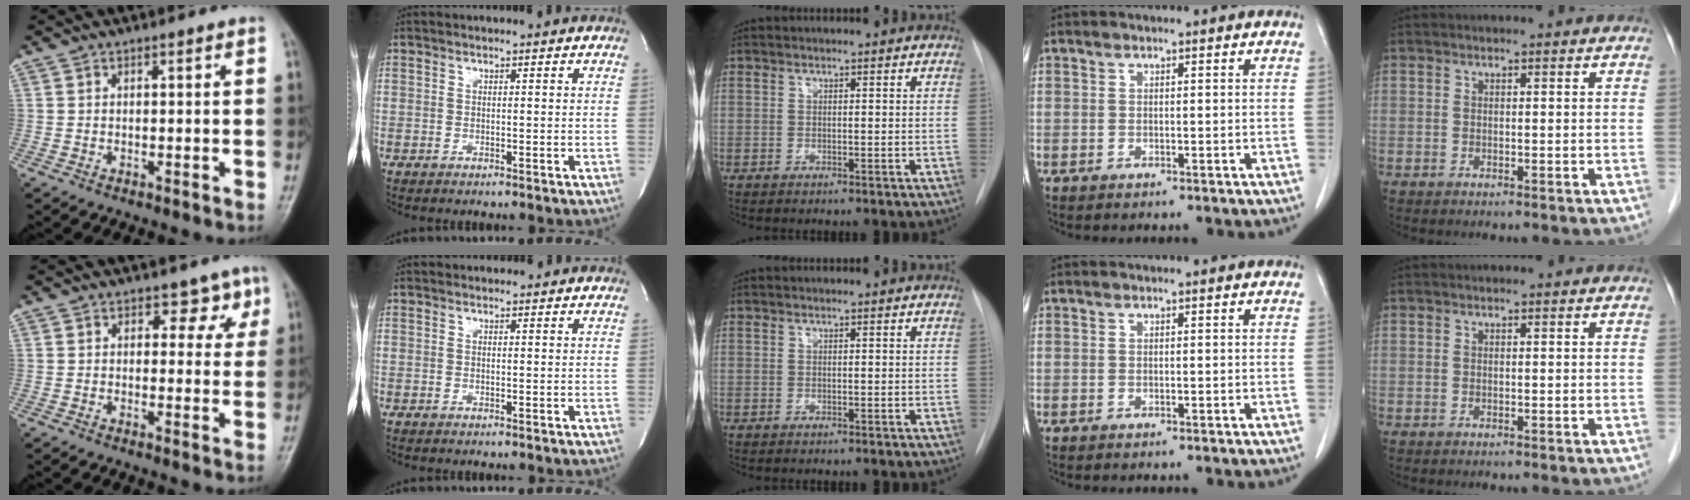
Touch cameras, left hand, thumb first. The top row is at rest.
{"thumb": {"total": 4.3, "force": [2.1, 3.2, 2.0], "torque": [0.013, -0.006, 0.021]}, "index": {"total": 1.4, "force": [1.3, 0.6, 0.0], "torque": [-0.008, 0.010, 0.014]}}